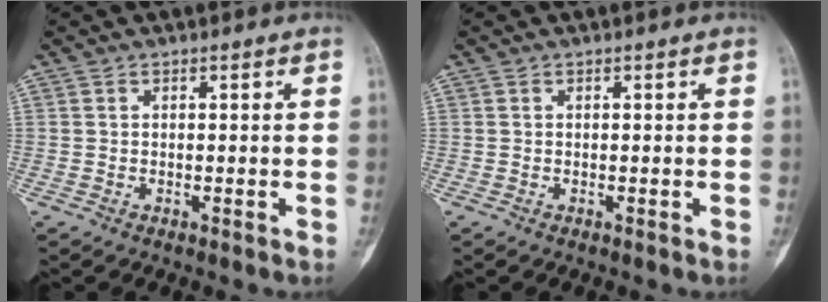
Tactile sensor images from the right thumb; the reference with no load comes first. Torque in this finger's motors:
{"motor_torque": [0.02, 0.00, 0.01, -0.01, 0.00]}